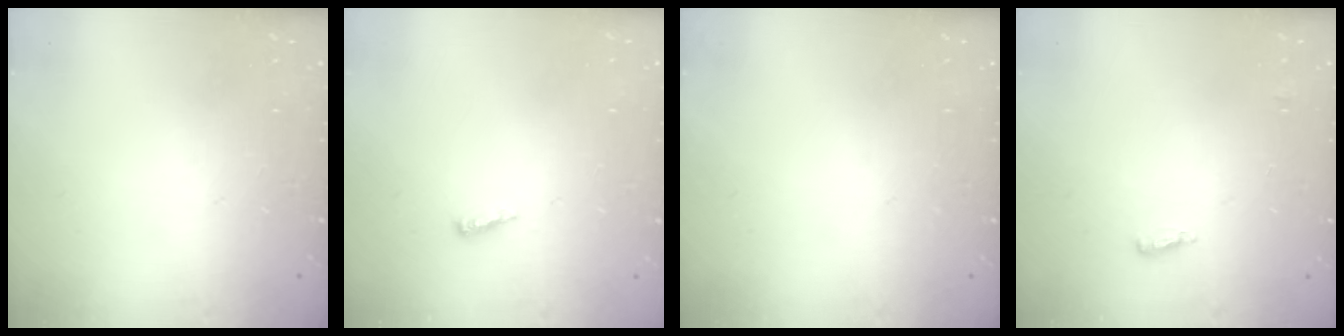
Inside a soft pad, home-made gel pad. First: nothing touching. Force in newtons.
{"total": 2.5, "press": 2.5, "slide": 0.2}
{"total": 0.0}
{"total": 4.7, "press": 4.6, "slide": 1.2}